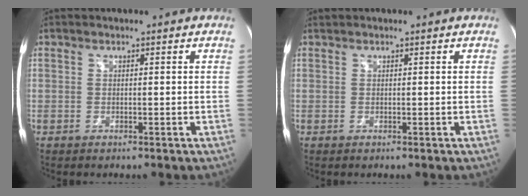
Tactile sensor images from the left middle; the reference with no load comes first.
{"total": 0.0}